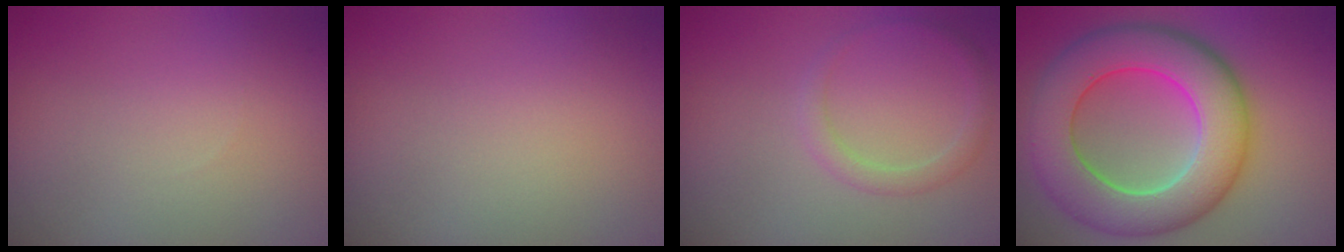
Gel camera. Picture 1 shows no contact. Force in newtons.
{"total": 0.0}
{"total": 1.7, "press": 1.7, "slide": 0.2}
{"total": 10.4, "press": 10.3, "slide": 0.6}